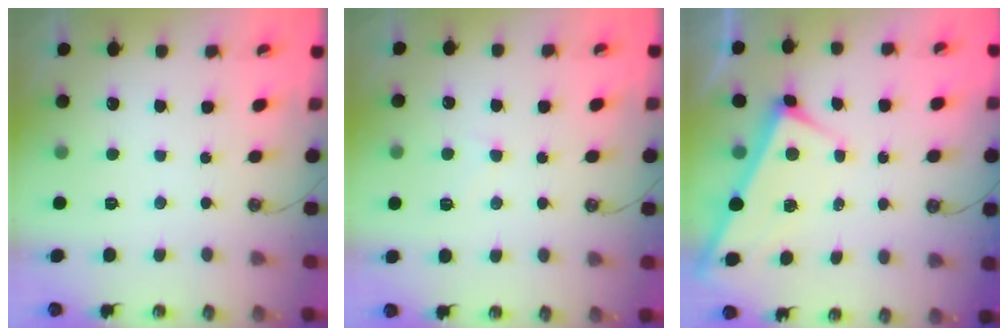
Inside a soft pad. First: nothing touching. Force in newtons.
{"total": 1.3, "press": 1.2, "slide": 0.5}
{"total": 3.2, "press": 3.2, "slide": 0.1}